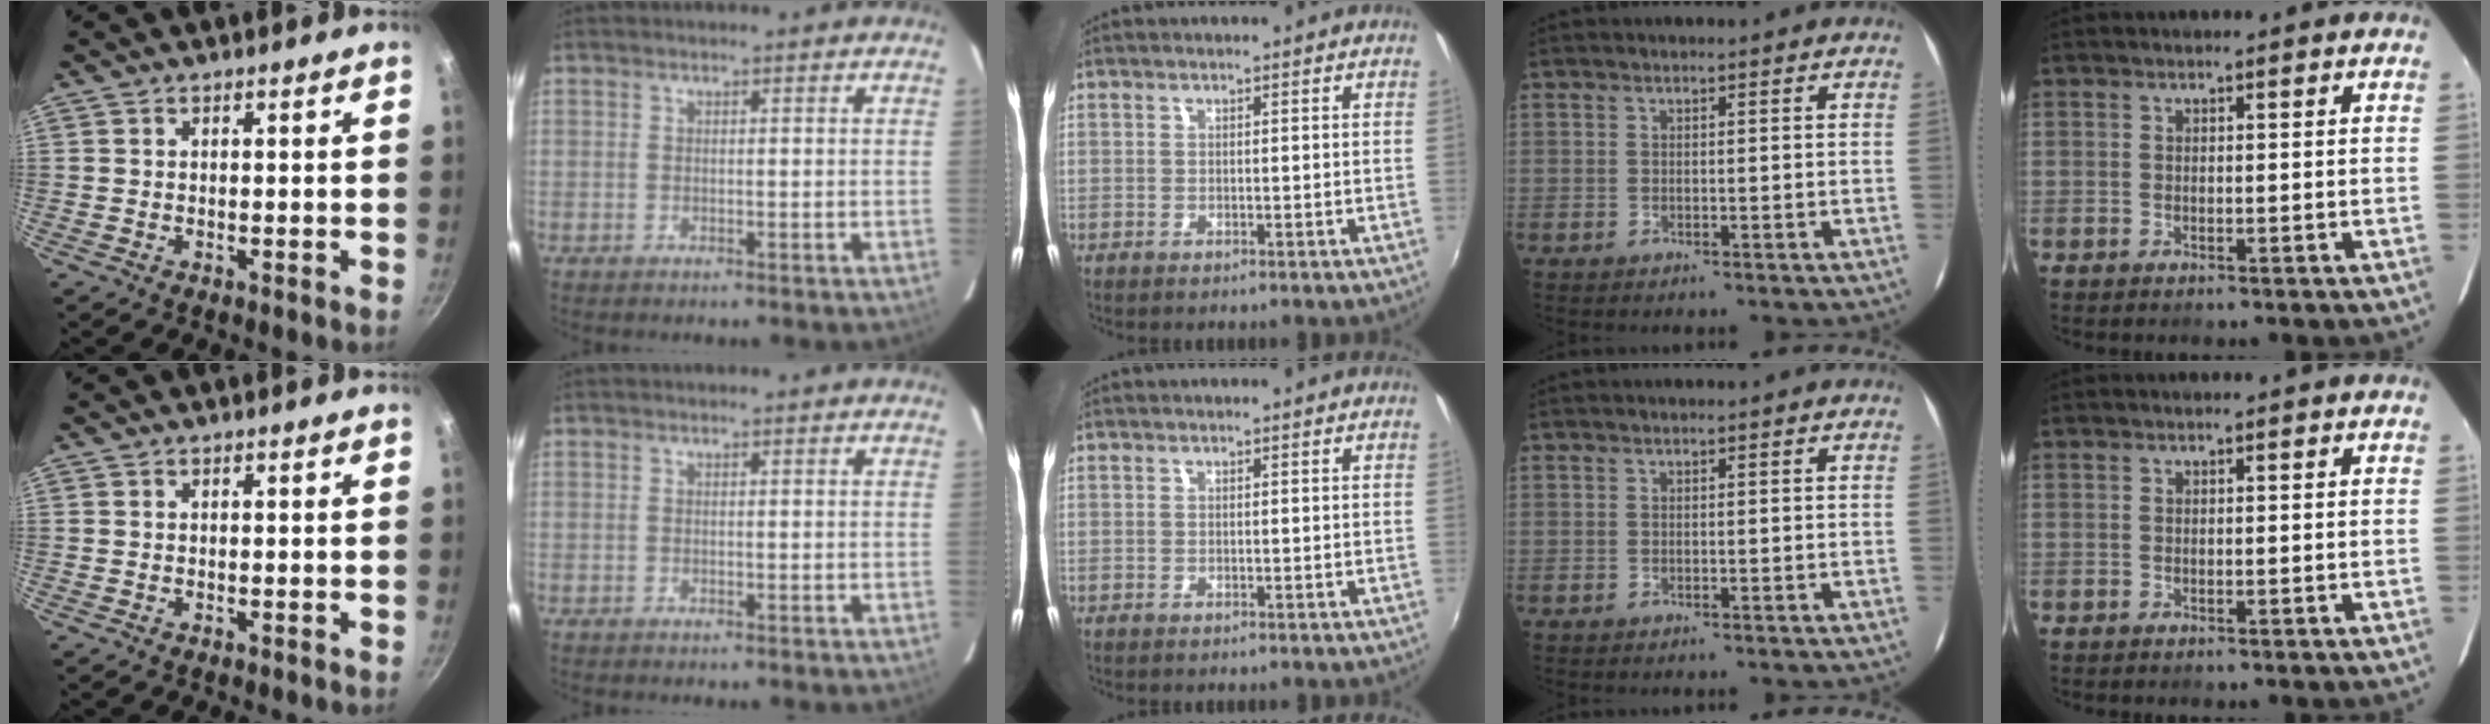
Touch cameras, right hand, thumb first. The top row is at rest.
{}